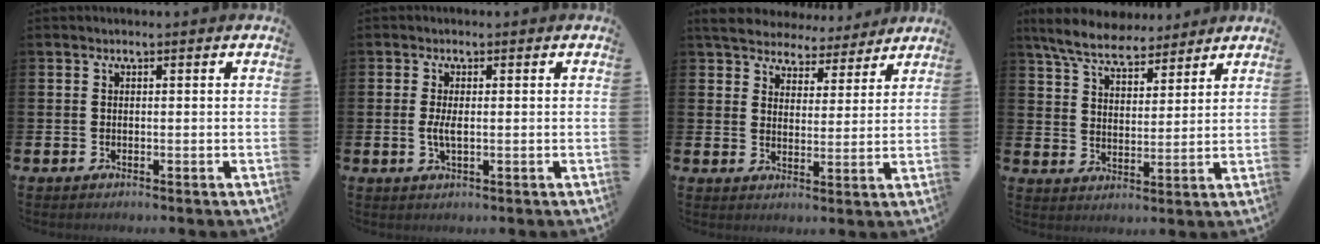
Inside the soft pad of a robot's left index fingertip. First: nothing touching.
{"total": 1.9, "force": [-0.2, 0.7, 1.8], "torque": [-0.033, 0.001, -0.004]}
{"total": 5.8, "force": [5.5, 1.9, 0.6], "torque": [-0.033, -0.039, 0.095]}
{"total": 6.9, "force": [6.4, 1.7, 1.9], "torque": [-0.069, -0.022, 0.117]}